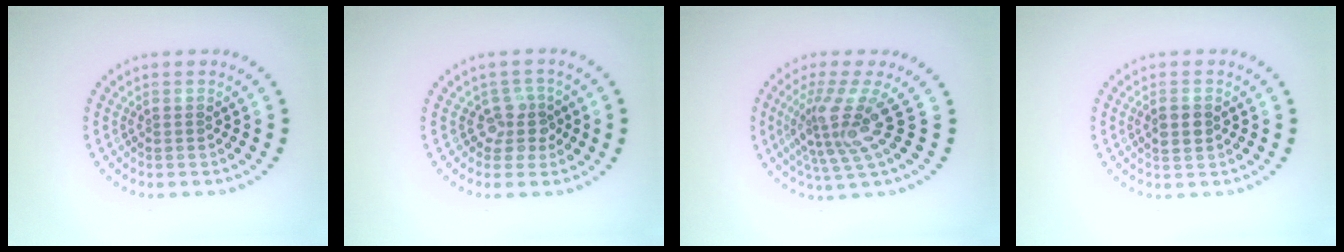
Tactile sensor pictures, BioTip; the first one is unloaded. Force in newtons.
{"total": 2.4, "press": 1.8, "slide": 1.6}
{"total": 4.4, "press": 3.1, "slide": 3.1}
{"total": 1.8, "press": 1.8, "slide": 0.1}